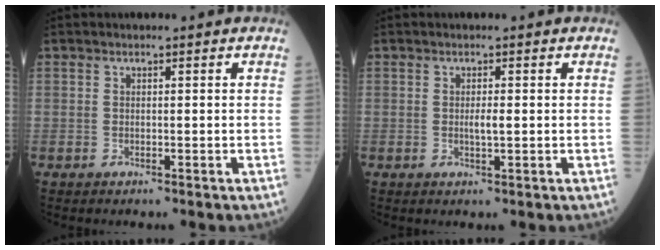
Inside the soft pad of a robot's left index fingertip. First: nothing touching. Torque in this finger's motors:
{"motor_torque": [0.12, 0.45, 0.06, 0.01]}